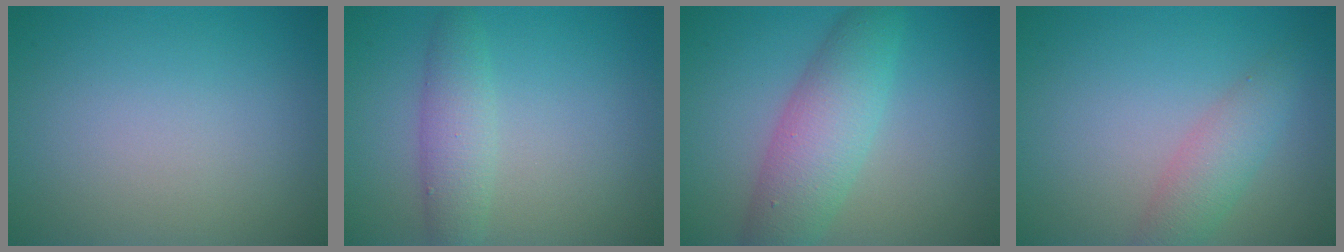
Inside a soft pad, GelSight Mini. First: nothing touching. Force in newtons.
{"total": 2.9, "press": 2.9, "slide": 0.0}
{"total": 5.4, "press": 5.4, "slide": 0.1}
{"total": 3.0, "press": 3.0, "slide": 0.1}